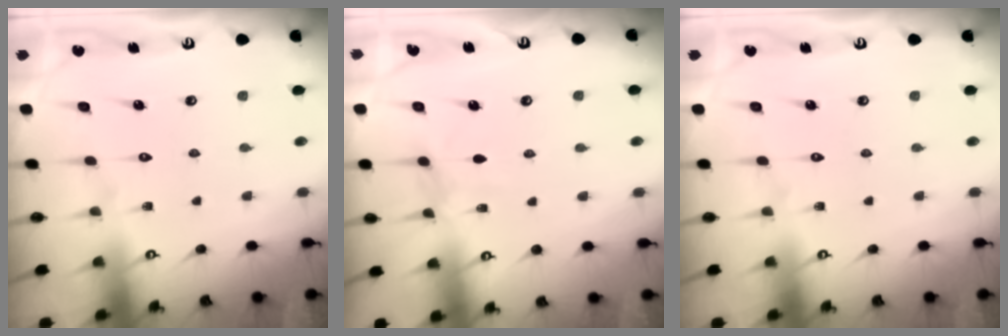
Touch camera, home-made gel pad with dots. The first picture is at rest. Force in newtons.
{"total": 2.9, "press": 2.8, "slide": 0.4}
{"total": 0.0}